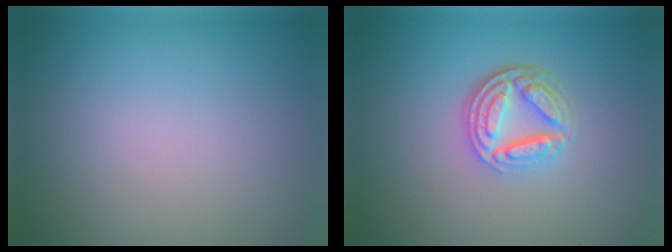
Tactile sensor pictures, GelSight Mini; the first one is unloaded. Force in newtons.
{"total": 4.9, "press": 3.5, "slide": 3.4}